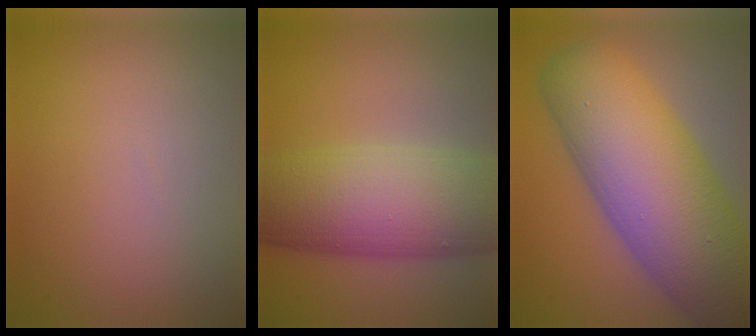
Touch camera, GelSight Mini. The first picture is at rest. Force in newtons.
{"total": 12.4, "press": 12.4, "slide": 0.4}
{"total": 14.3, "press": 14.3, "slide": 0.7}